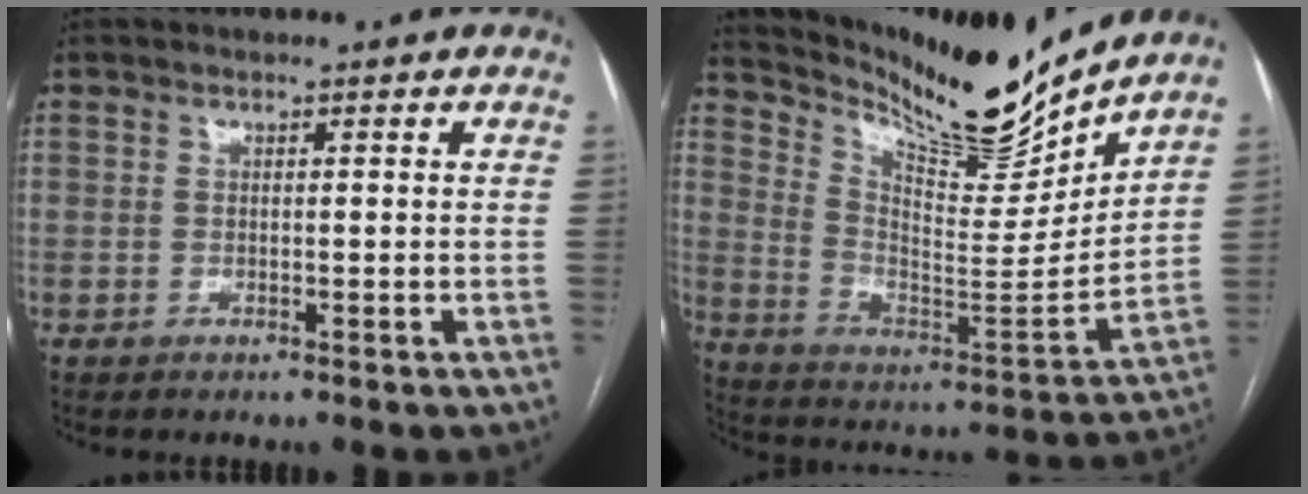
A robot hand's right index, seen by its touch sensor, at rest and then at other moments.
{"total": 16.9, "force": [16.0, 0.4, 5.3], "torque": [-0.110, -0.066, 0.264]}